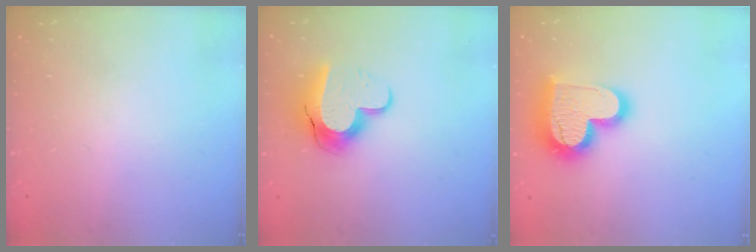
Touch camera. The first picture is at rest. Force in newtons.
{"total": 13.7, "press": 13.6, "slide": 1.0}
{"total": 19.4, "press": 19.3, "slide": 1.5}